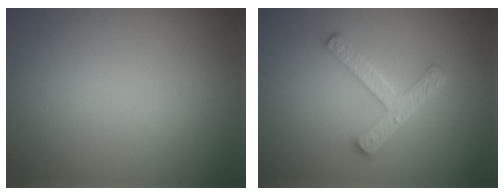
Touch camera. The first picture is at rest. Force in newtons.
{"total": 4.4, "press": 3.3, "slide": 2.9}